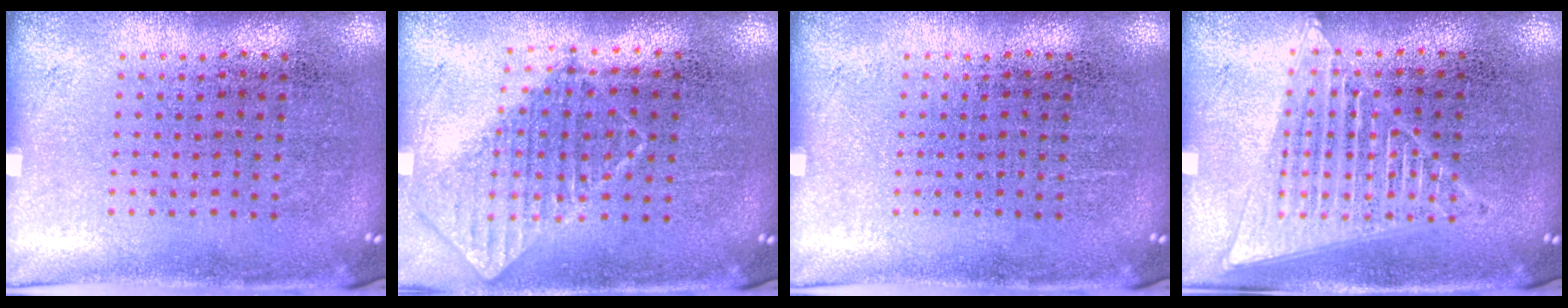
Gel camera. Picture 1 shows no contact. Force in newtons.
{"total": 0.8, "press": 0.8, "slide": 0.1}
{"total": 0.0}
{"total": 1.6, "press": 1.6, "slide": 0.2}